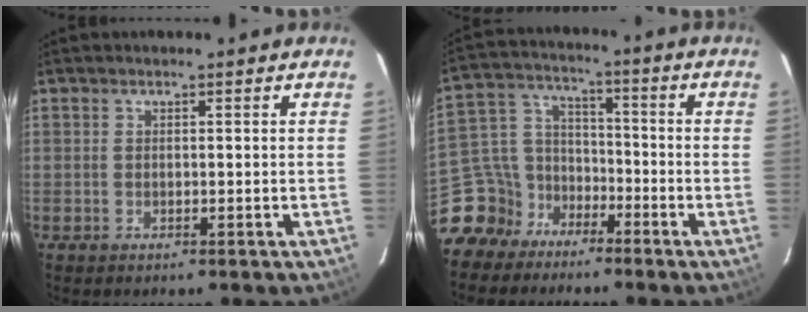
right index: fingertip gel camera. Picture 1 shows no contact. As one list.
[{"total": 10.4, "force": [-8.2, 6.5, 0.3], "torque": [-0.032, 0.042, -0.161]}]